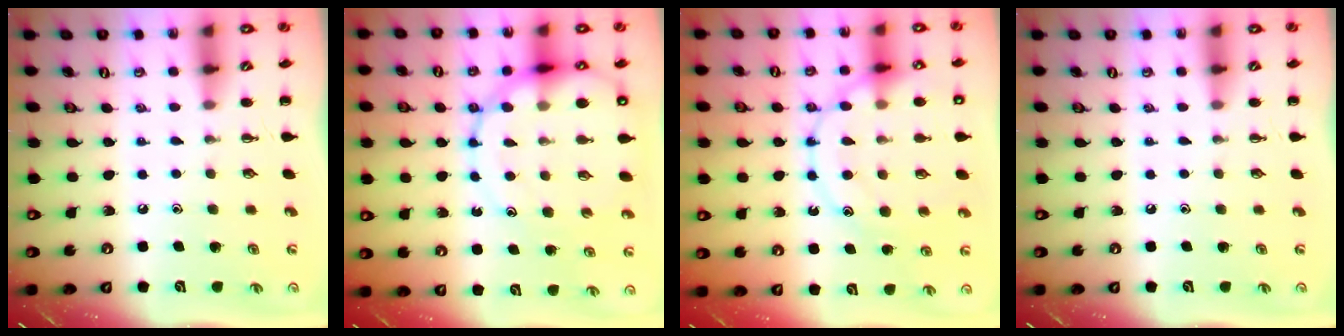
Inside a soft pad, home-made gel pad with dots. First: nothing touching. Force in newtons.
{"total": 17.5, "press": 17.1, "slide": 3.7}
{"total": 17.9, "press": 17.9, "slide": 1.7}
{"total": 0.0}